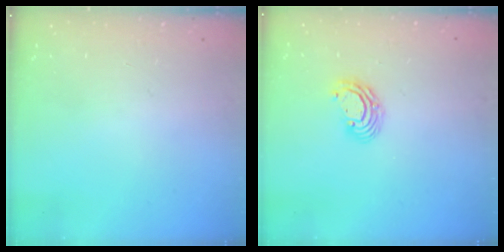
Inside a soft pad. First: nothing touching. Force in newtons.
{"total": 6.2, "press": 6.2, "slide": 0.4}